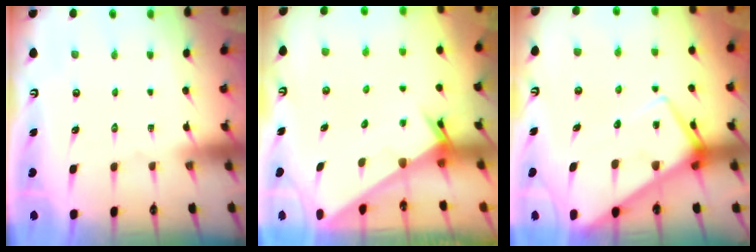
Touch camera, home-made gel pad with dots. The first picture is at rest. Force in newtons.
{"total": 2.4, "press": 2.4, "slide": 0.1}
{"total": 9.8, "press": 9.8, "slide": 0.8}